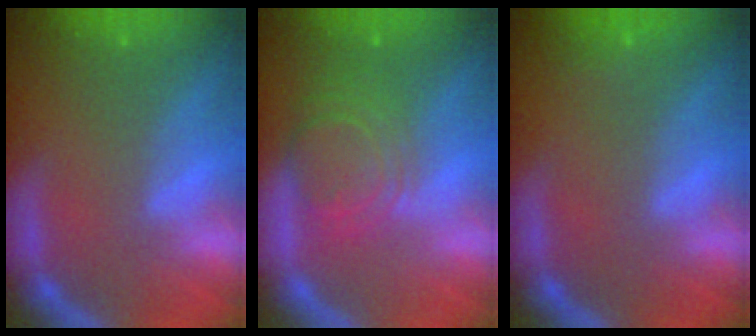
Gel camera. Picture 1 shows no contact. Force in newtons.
{"total": 6.5}
{"total": 0.9}